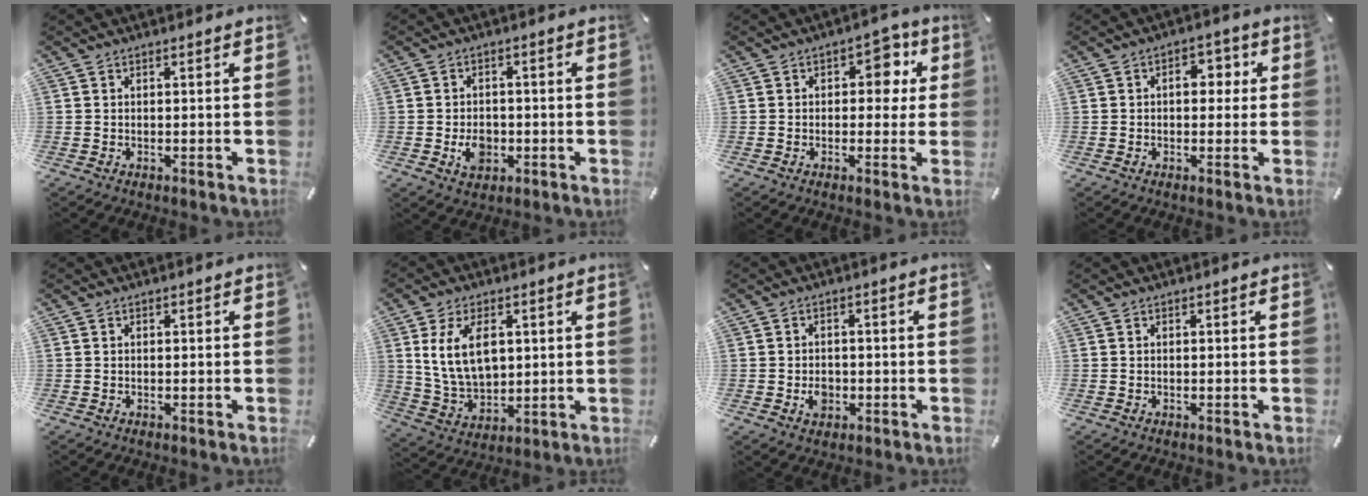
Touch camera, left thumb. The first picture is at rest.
{"total": 5.9, "force": [-1.5, 4.6, 3.3], "torque": [-0.054, 0.000, -0.029]}
{"total": 6.7, "force": [1.7, 4.7, 4.4], "torque": [-0.039, -0.005, 0.018]}
{"total": 5.4, "force": [0.8, 3.5, 4.1], "torque": [-0.044, 0.000, 0.000]}
{"total": 0.0}
{"total": 11.4, "force": [3.0, 7.7, 7.9], "torque": [-0.164, -0.002, 0.053]}
{"total": 4.2, "force": [-1.2, 3.4, 2.1], "torque": [-0.032, 0.001, -0.022]}
{"total": 0.0}